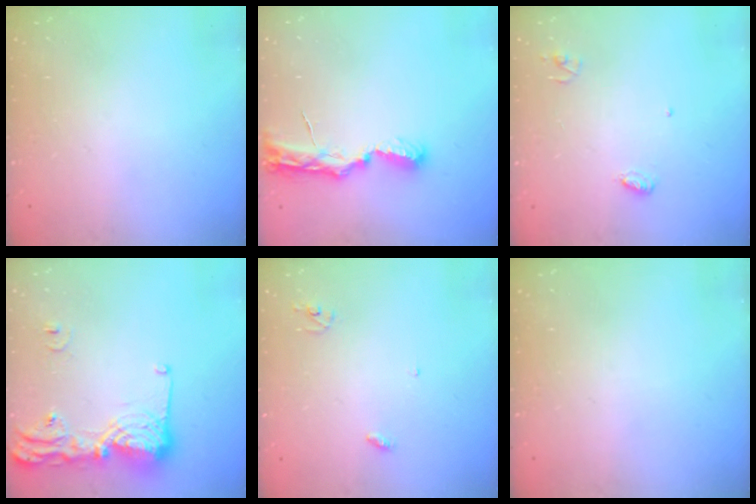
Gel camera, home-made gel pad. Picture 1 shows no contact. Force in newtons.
{"total": 7.7, "press": 7.7, "slide": 0.8}
{"total": 3.6, "press": 3.6, "slide": 0.3}
{"total": 16.1, "press": 16.1, "slide": 1.2}
{"total": 2.8, "press": 2.8, "slide": 0.2}
{"total": 0.0}